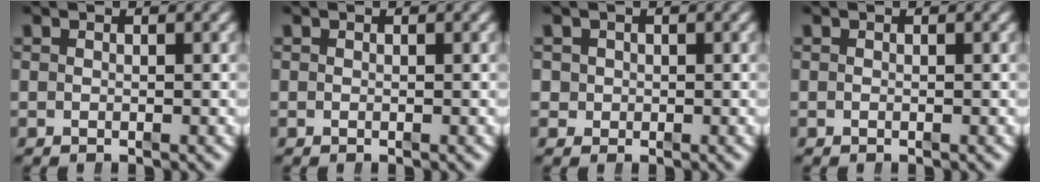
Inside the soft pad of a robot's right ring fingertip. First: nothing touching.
{"total": 0.0}
{"total": 2.8, "force": [0.3, 2.7, 0.8], "torque": [-0.030, -0.007, 0.005]}
{"total": 0.0}